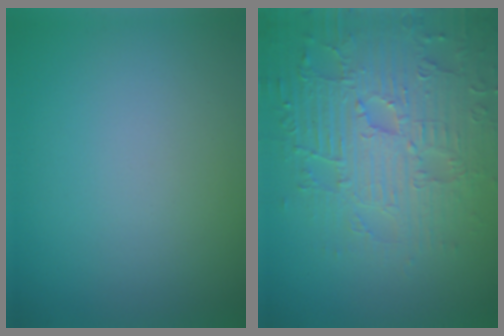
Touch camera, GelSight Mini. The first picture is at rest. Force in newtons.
{"total": 7.0, "press": 5.6, "slide": 4.3}